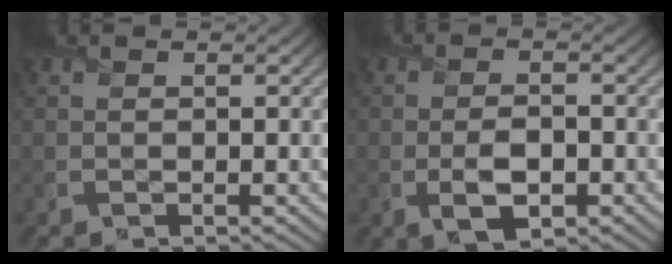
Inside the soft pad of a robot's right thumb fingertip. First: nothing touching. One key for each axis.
{"total": 4.5, "fx": -1.6, "fy": 2.3, "fz": 3.5, "tx": -0.071, "ty": -0.008, "tz": -0.029}